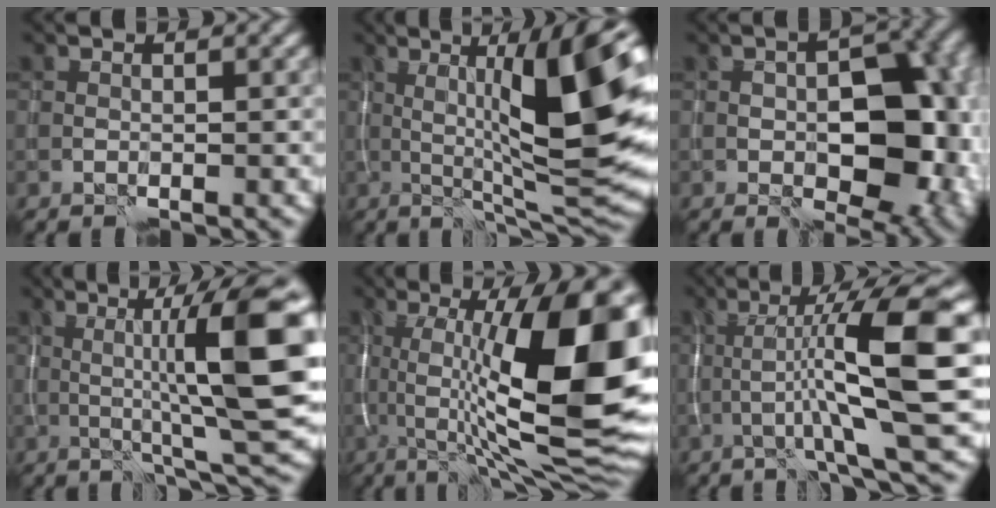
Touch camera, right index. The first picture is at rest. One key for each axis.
{"total": 12.4, "fx": 2.1, "fy": 2.2, "fz": 12.0, "tx": -0.174, "ty": 0.007, "tz": 0.034}
{"total": 10.9, "fx": -1.7, "fy": 6.3, "fz": 8.7, "tx": -0.106, "ty": 0.001, "tz": -0.017}
{"total": 10.9, "fx": 1.2, "fy": 1.7, "fz": 10.8, "tx": -0.156, "ty": 0.008, "tz": 0.022}
{"total": 16.1, "fx": 1.0, "fy": 4.1, "fz": 15.5, "tx": -0.214, "ty": 0.006, "tz": 0.010}
{"total": 9.8, "fx": -0.8, "fy": 1.1, "fz": 9.7, "tx": -0.147, "ty": 0.022, "tz": -0.013}